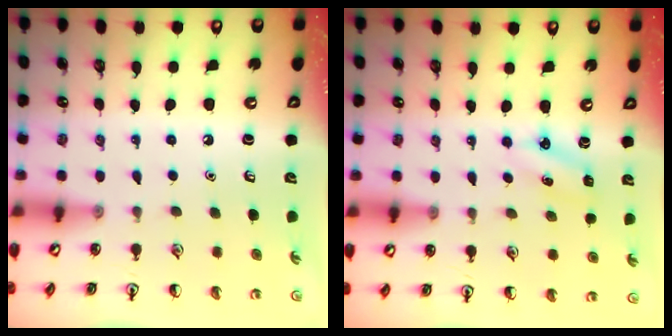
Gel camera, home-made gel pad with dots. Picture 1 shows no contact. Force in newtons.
{"total": 3.7, "press": 3.5, "slide": 1.1}